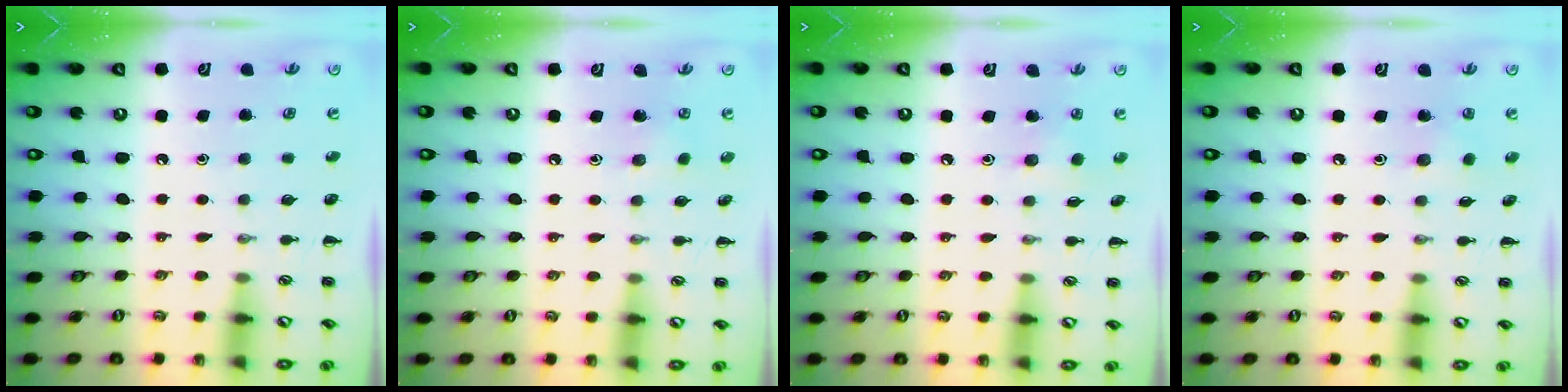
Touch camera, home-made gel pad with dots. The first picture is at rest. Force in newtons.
{"total": 5.5, "press": 5.2, "slide": 1.5}
{"total": 3.5, "press": 3.3, "slide": 1.1}
{"total": 5.1, "press": 4.8, "slide": 1.6}